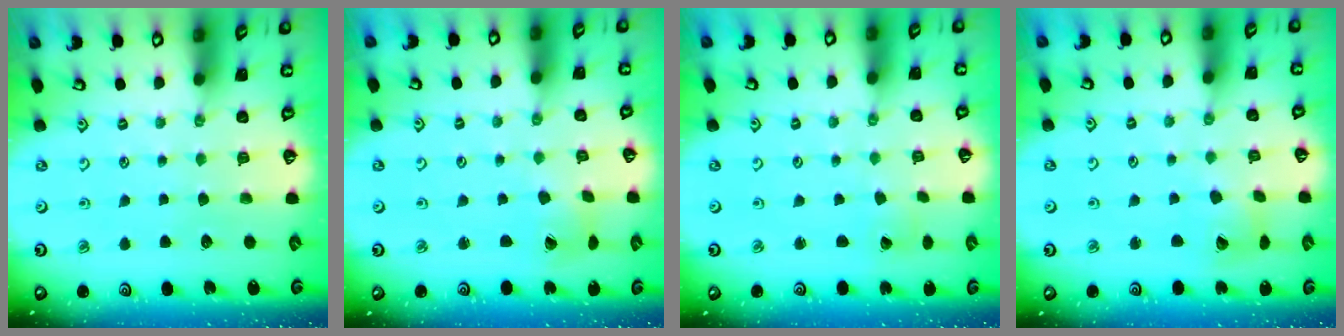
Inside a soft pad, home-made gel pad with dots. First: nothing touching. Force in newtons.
{"total": 2.1, "press": 2.0, "slide": 0.3}
{"total": 0.8, "press": 0.8, "slide": 0.1}
{"total": 7.4, "press": 7.3, "slide": 1.0}